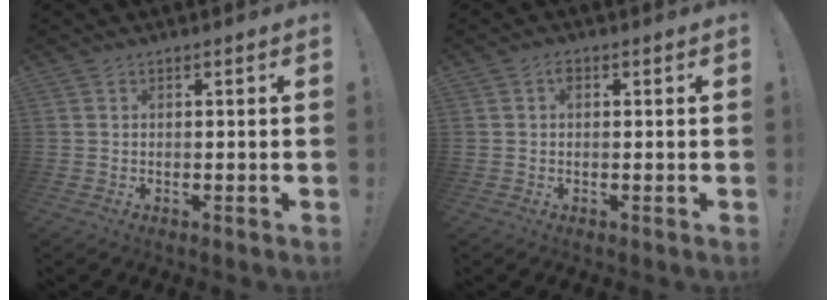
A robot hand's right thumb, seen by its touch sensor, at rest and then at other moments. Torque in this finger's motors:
{"motor_torque": [0.20, 0.13, 0.36, -0.23, 0.00]}